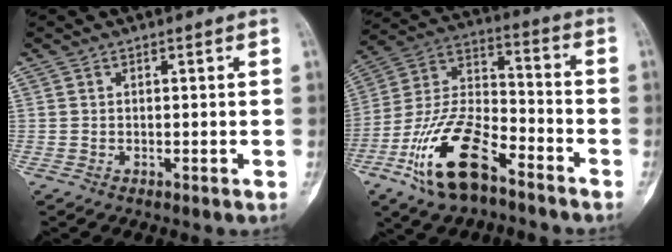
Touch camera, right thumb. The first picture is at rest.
{"total": 18.3, "force": [-10.3, 8.1, 12.9], "torque": [-0.248, 0.065, -0.194]}